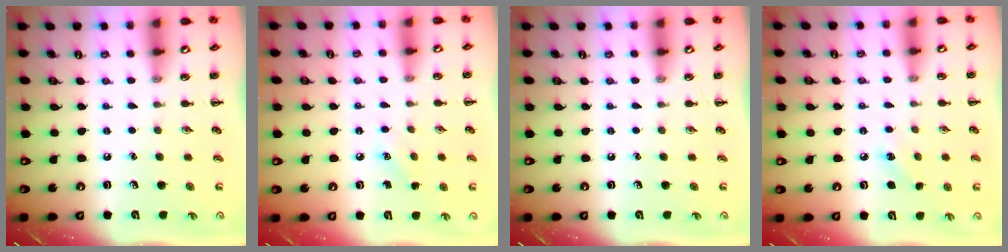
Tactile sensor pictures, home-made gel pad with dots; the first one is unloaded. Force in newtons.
{"total": 6.2, "press": 5.9, "slide": 1.7}
{"total": 0.0}
{"total": 6.2, "press": 6.0, "slide": 1.8}